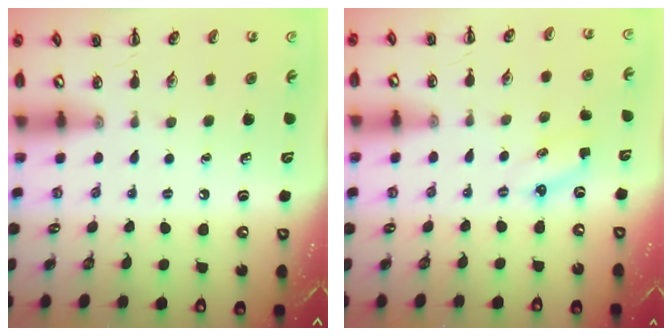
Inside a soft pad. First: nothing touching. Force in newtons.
{"total": 2.9, "press": 2.8, "slide": 0.7}